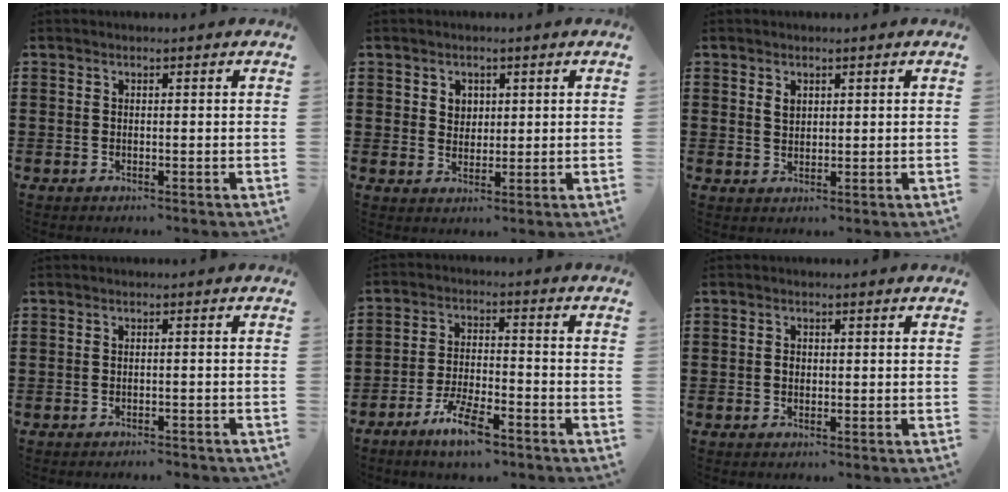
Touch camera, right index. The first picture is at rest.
{"total": 2.4, "force": [1.2, 2.1, 0.5], "torque": [-0.019, 0.010, 0.021]}
{"total": 1.6, "force": [0.9, 1.0, 0.9], "torque": [-0.020, 0.004, 0.016]}
{"total": 1.2, "force": [-1.2, 0.0, 0.3], "torque": [-0.009, 0.000, -0.024]}
{"total": 7.2, "force": [-5.1, 1.6, 4.8], "torque": [-0.102, -0.002, -0.094]}
{"total": 1.2, "force": [-0.1, 0.9, 0.9], "torque": [-0.019, 0.004, -0.002]}